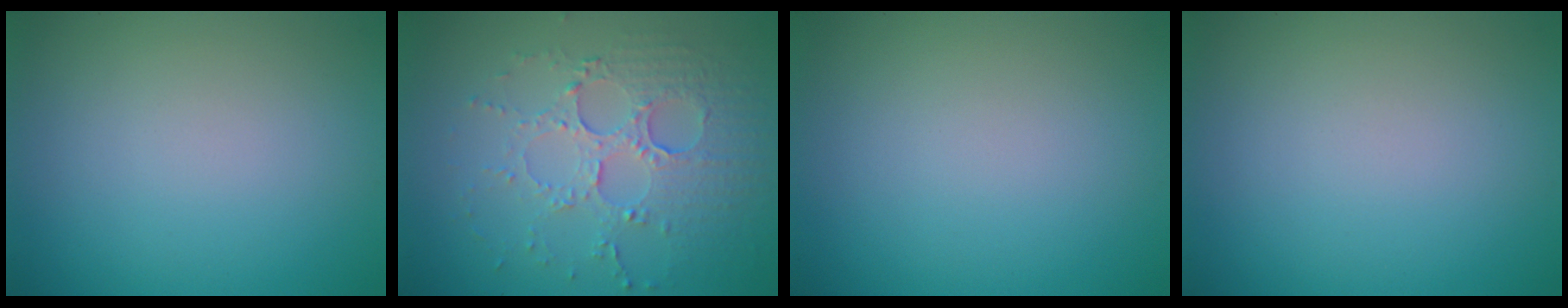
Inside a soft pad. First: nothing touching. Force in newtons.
{"total": 5.5, "press": 3.8, "slide": 4.0}
{"total": 0.0}
{"total": 0.0}